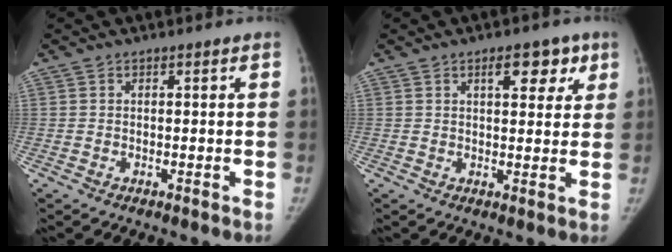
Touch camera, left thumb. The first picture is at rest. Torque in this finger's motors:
{"motor_torque": [0.51, 0.52, 0.43, -0.24, 0.00]}